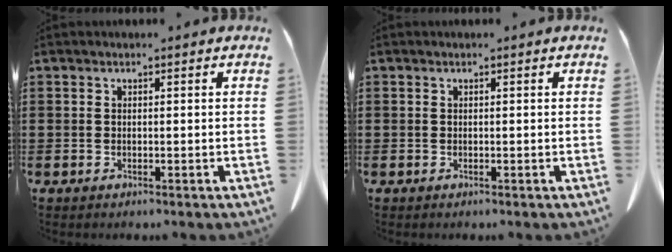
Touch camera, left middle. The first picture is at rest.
{"total": 0.0}